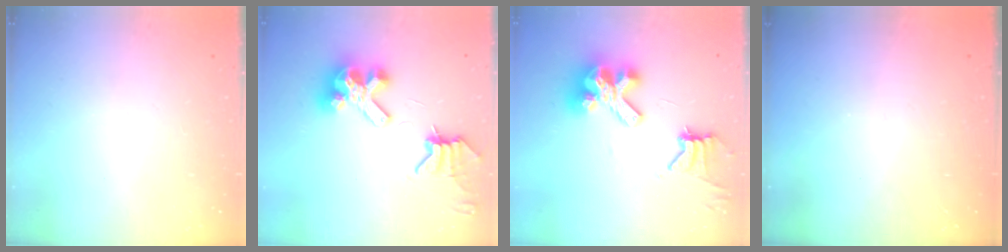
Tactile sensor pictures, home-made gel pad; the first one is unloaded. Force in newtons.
{"total": 9.1, "press": 9.0, "slide": 1.3}
{"total": 13.0, "press": 12.9, "slide": 1.6}
{"total": 0.0}